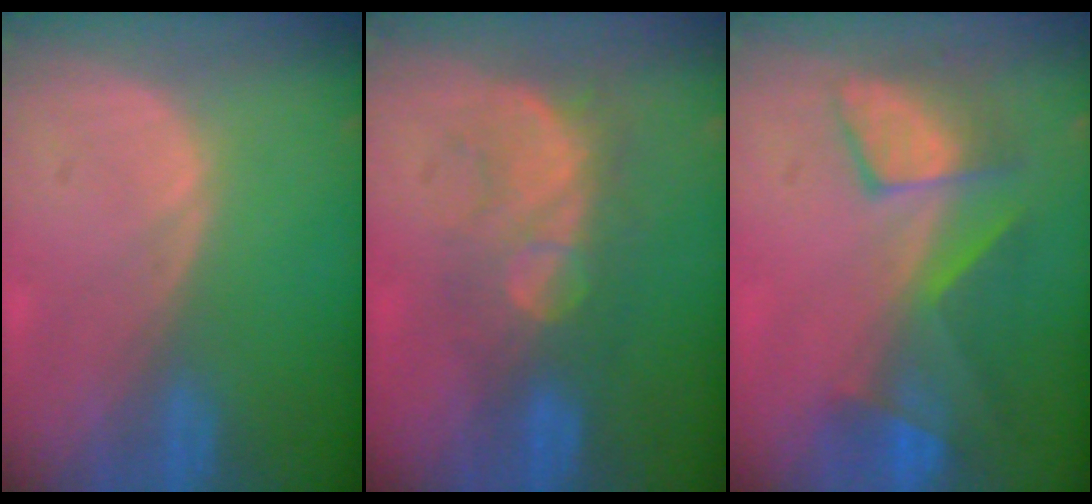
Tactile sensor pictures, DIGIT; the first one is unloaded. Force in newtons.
{"total": 8.3, "press": 7.6, "slide": 3.6}
{"total": 7.8, "press": 7.6, "slide": 1.6}